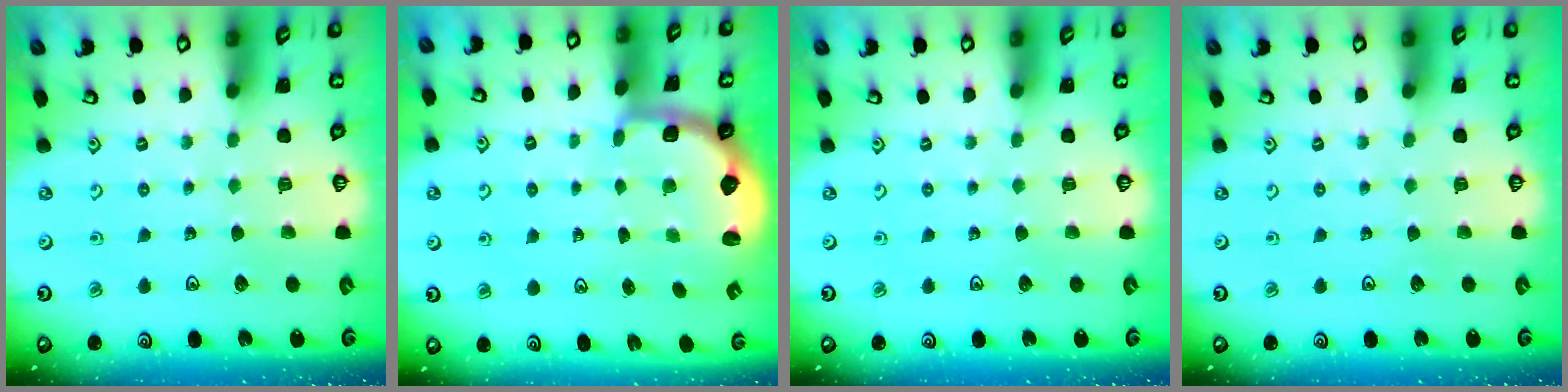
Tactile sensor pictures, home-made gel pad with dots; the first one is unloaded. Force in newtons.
{"total": 2.6, "press": 1.9, "slide": 1.7}
{"total": 0.0}
{"total": 0.0}